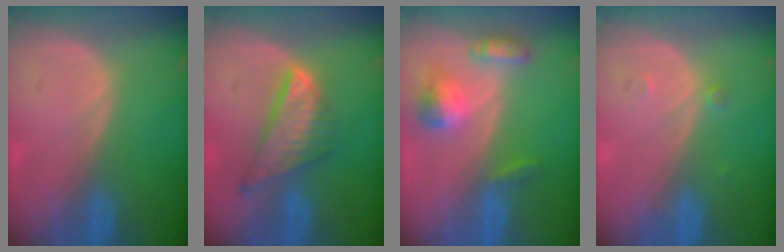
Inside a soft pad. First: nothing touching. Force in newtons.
{"total": 7.9, "press": 6.7, "slide": 4.3}
{"total": 5.8, "press": 5.3, "slide": 2.3}
{"total": 0.8, "press": 0.8, "slide": 0.1}